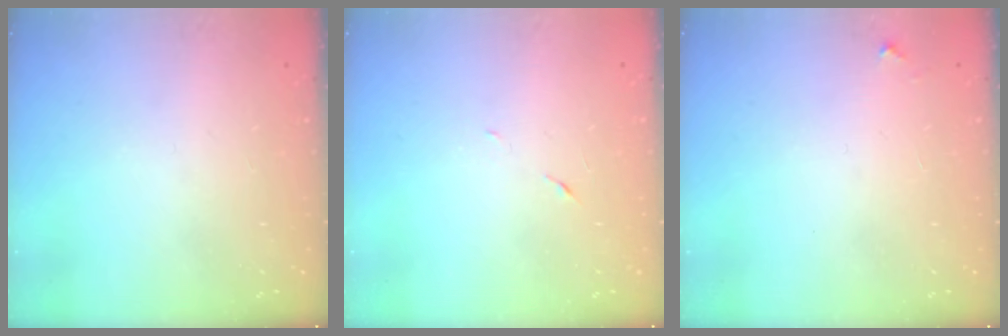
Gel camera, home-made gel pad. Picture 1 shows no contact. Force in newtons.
{"total": 5.0, "press": 4.8, "slide": 1.4}
{"total": 3.5, "press": 3.5, "slide": 0.3}